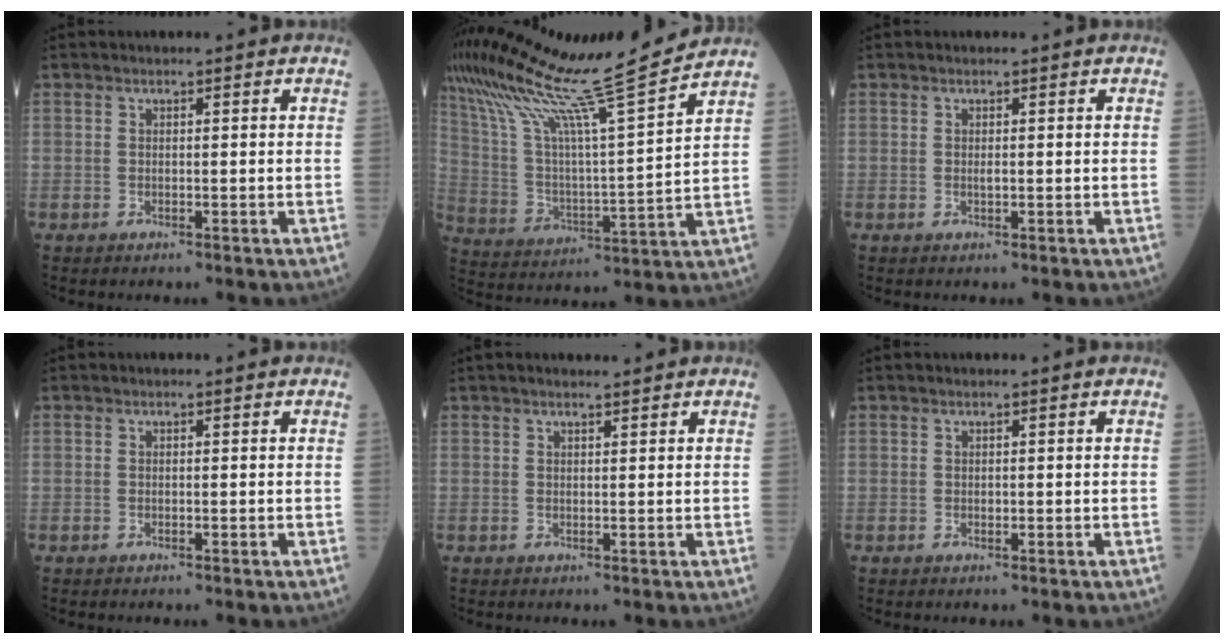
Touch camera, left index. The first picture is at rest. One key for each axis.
{"total": 20.1, "fx": 17.0, "fy": -1.9, "fz": 10.5, "tx": -0.201, "ty": -0.024, "tz": 0.286}
{"total": 0.5, "fx": 0.1, "fy": 0.1, "fz": 0.5, "tx": -0.013, "ty": -0.001, "tz": 0.003}
{"total": 0.0}
{"total": 2.1, "fx": 1.9, "fy": 0.1, "fz": 0.9, "tx": -0.014, "ty": 0.011, "tz": 0.031}
{"total": 0.0}